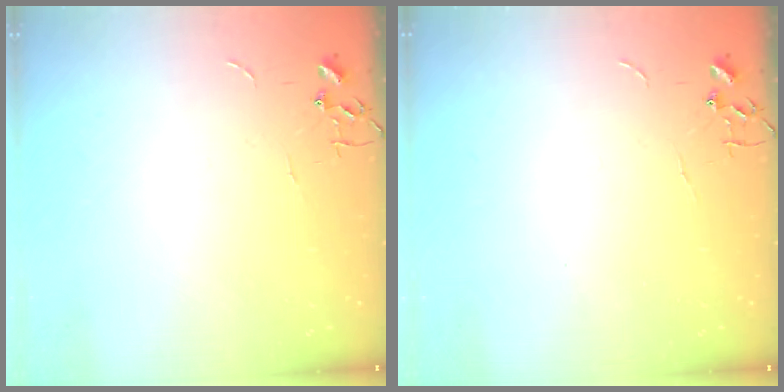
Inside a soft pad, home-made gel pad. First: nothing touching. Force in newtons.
{"total": 0.0}